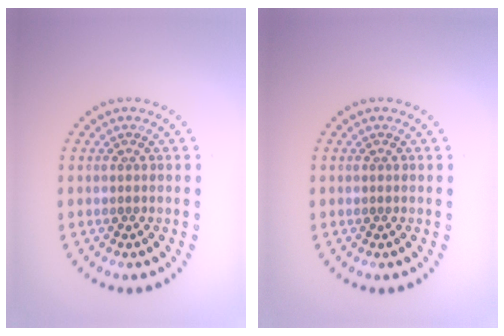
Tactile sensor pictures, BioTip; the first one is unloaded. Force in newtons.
{"total": 0.0}